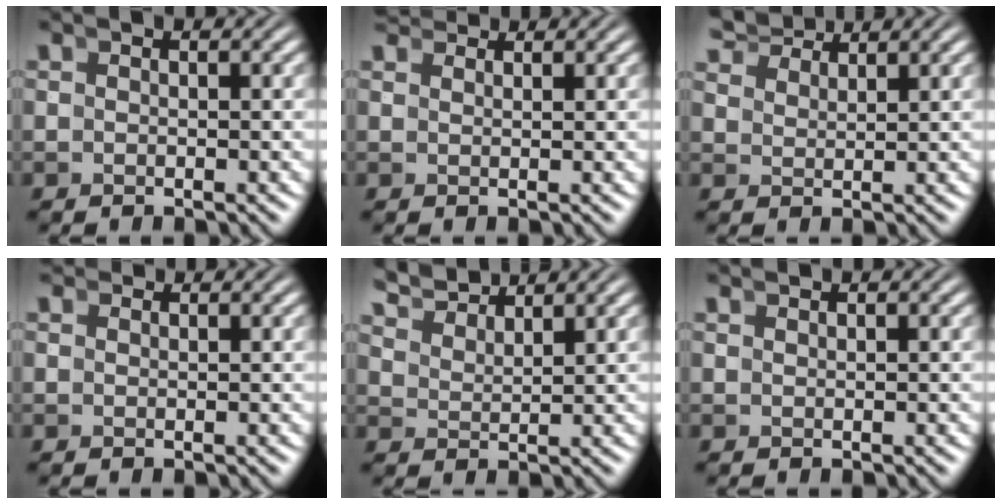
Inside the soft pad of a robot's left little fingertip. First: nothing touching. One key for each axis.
{"total": 2.6, "fx": 2.6, "fy": -0.2, "fz": 0.4, "tx": 0.006, "ty": 0.013, "tz": 0.042}
{"total": 3.8, "fx": 3.7, "fy": -0.1, "fz": 0.7, "tx": -0.002, "ty": 0.017, "tz": 0.065}
{"total": 1.3, "fx": 1.3, "fy": -0.1, "fz": 0.1, "tx": 0.008, "ty": 0.009, "tz": 0.021}
{"total": 4.3, "fx": 4.1, "fy": 0.6, "fz": 1.3, "tx": -0.023, "ty": 0.013, "tz": 0.071}
{"total": 1.1, "fx": 0.9, "fy": -0.5, "fz": -0.1, "tx": 0.014, "ty": 0.009, "tz": 0.018}